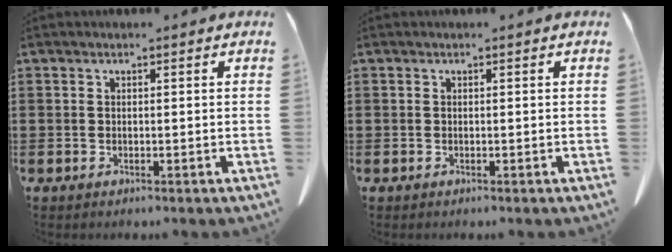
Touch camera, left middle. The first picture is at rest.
{"total": 0.0}